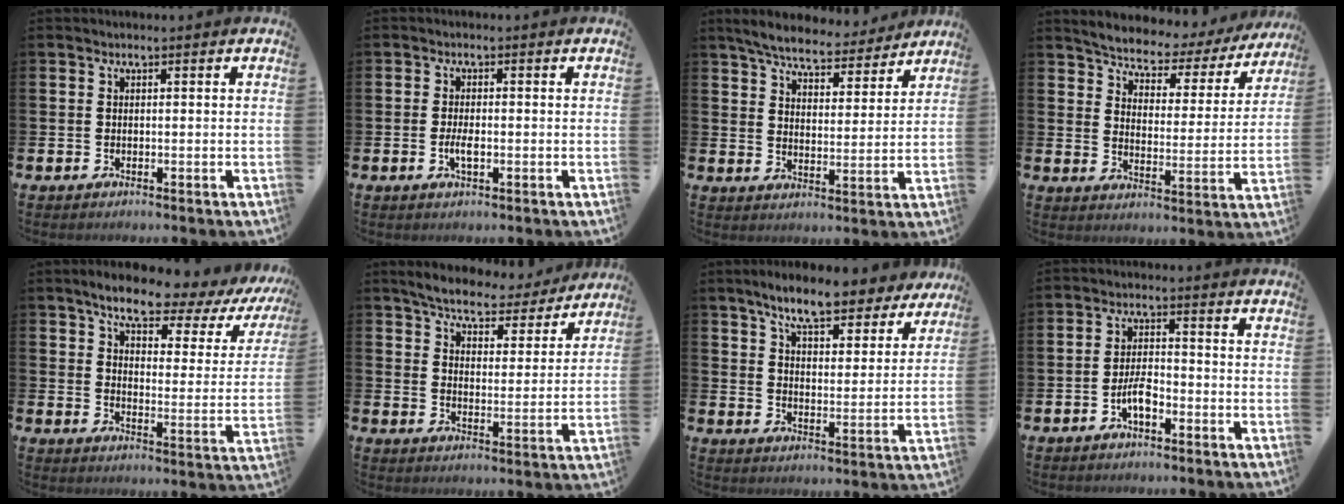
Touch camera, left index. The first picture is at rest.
{"total": 2.2, "force": [-0.5, 0.8, 2.0], "torque": [-0.037, 0.000, -0.009]}
{"total": 6.5, "force": [6.2, 1.1, 1.5], "torque": [-0.053, -0.037, 0.106]}
{"total": 5.0, "force": [4.8, 1.3, 0.6], "torque": [-0.044, -0.041, 0.076]}
{"total": 7.3, "force": [6.0, 2.0, 3.7], "torque": [-0.079, -0.042, 0.091]}
{"total": 6.2, "force": [5.9, 1.3, 1.3], "torque": [-0.050, -0.038, 0.099]}
{"total": 8.5, "force": [7.7, 1.6, 3.4], "torque": [-0.083, -0.035, 0.135]}
{"total": 3.5, "force": [-1.8, 1.3, 2.7], "torque": [-0.064, 0.008, -0.035]}